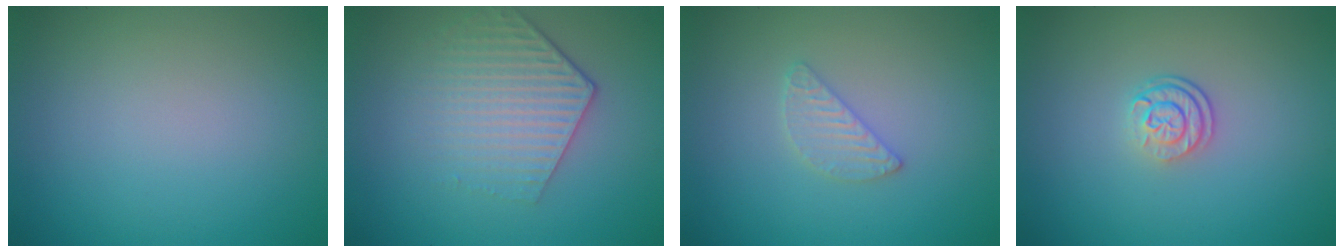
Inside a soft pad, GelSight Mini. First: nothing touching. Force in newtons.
{"total": 4.3, "press": 3.2, "slide": 2.9}
{"total": 1.9, "press": 1.8, "slide": 0.2}
{"total": 2.6, "press": 1.9, "slide": 1.8}